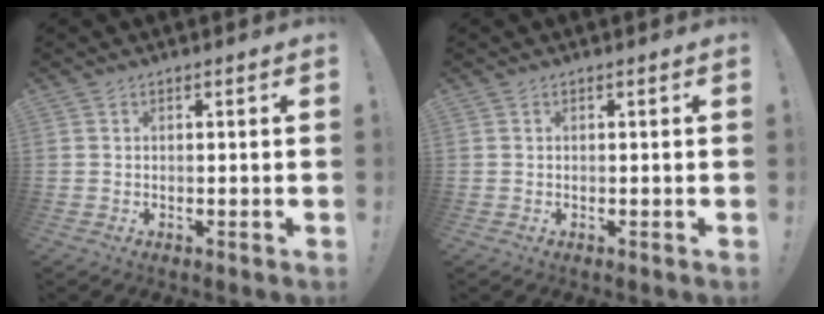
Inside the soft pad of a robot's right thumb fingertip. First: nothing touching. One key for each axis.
{"total": 0.0}